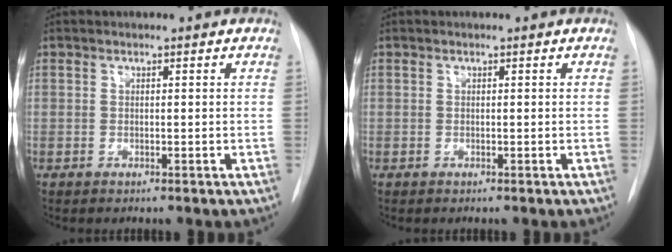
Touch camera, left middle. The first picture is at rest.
{"total": 0.0}